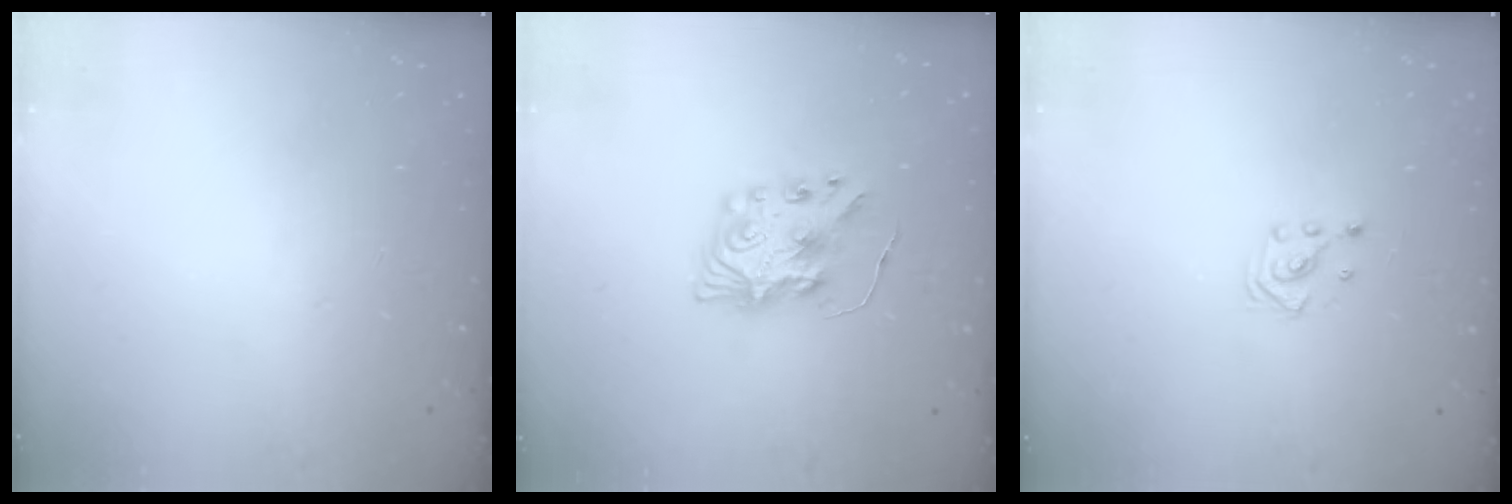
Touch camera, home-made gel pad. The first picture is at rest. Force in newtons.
{"total": 8.7, "press": 8.7, "slide": 0.3}
{"total": 2.6, "press": 2.6, "slide": 0.3}